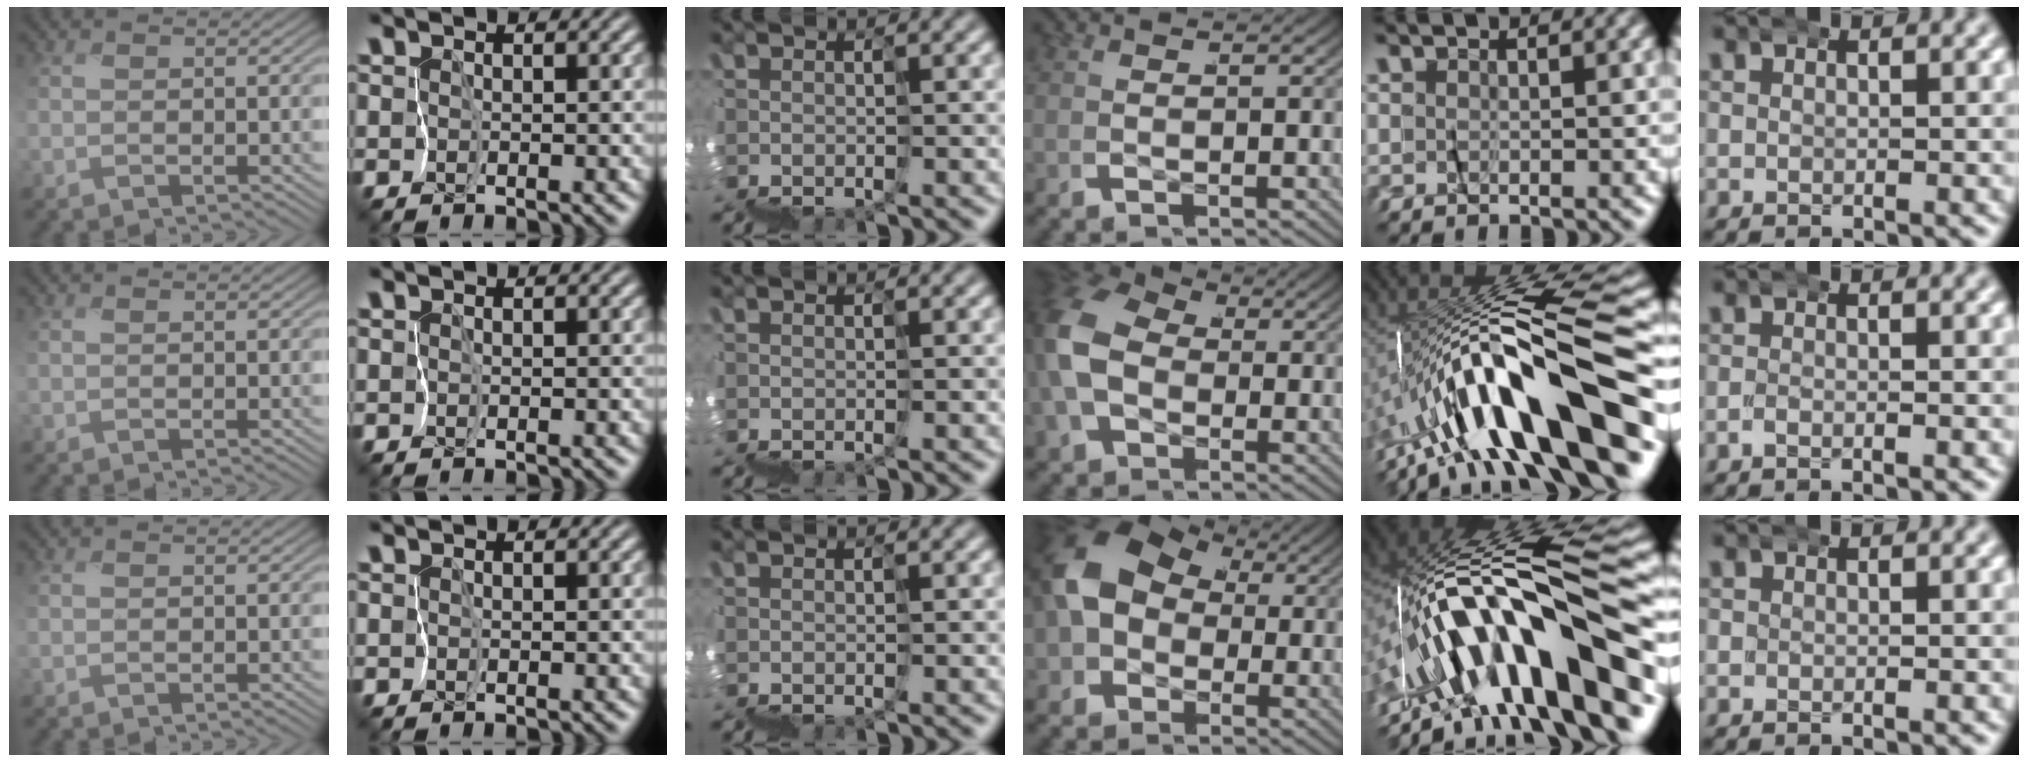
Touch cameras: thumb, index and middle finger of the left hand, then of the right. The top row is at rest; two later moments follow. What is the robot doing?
{"motion": "wrap", "object": "felt sheet"}